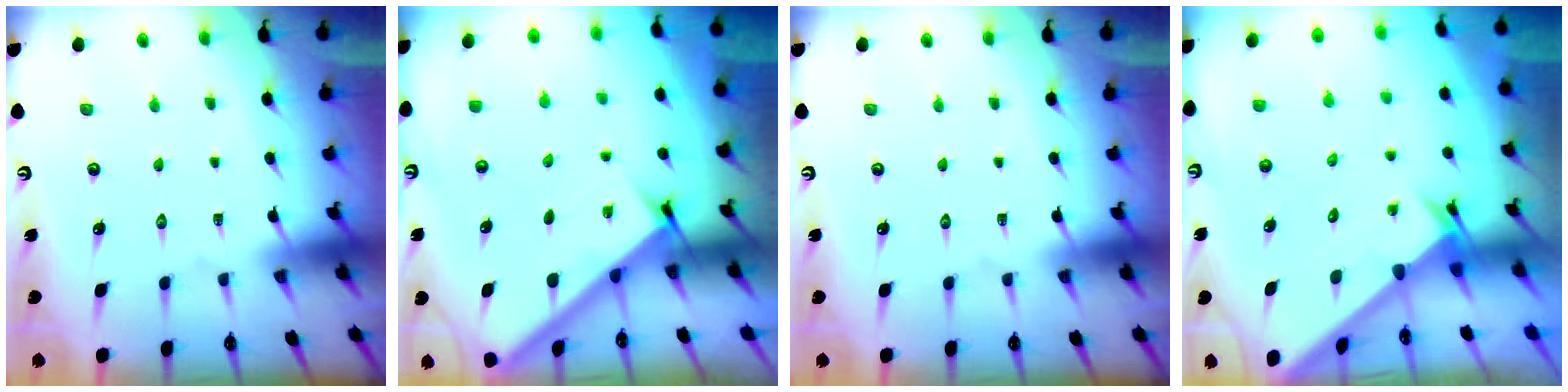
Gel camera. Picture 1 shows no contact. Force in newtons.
{"total": 2.5, "press": 2.5, "slide": 0.3}
{"total": 0.0}
{"total": 2.2, "press": 2.2, "slide": 0.2}